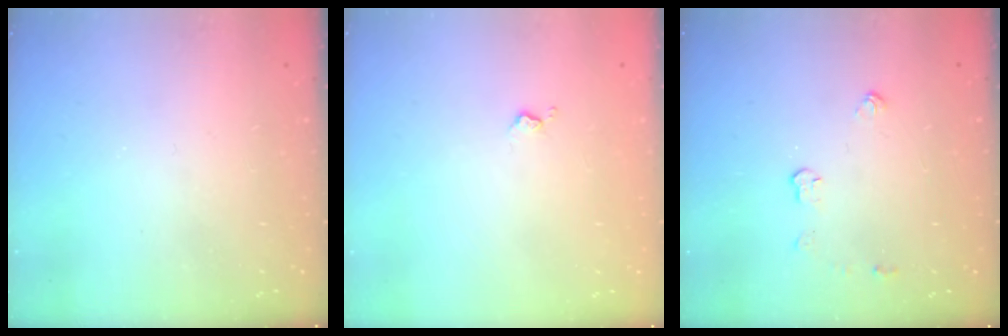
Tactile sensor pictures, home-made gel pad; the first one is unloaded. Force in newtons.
{"total": 2.7, "press": 2.6, "slide": 0.5}
{"total": 3.9, "press": 3.9, "slide": 0.2}